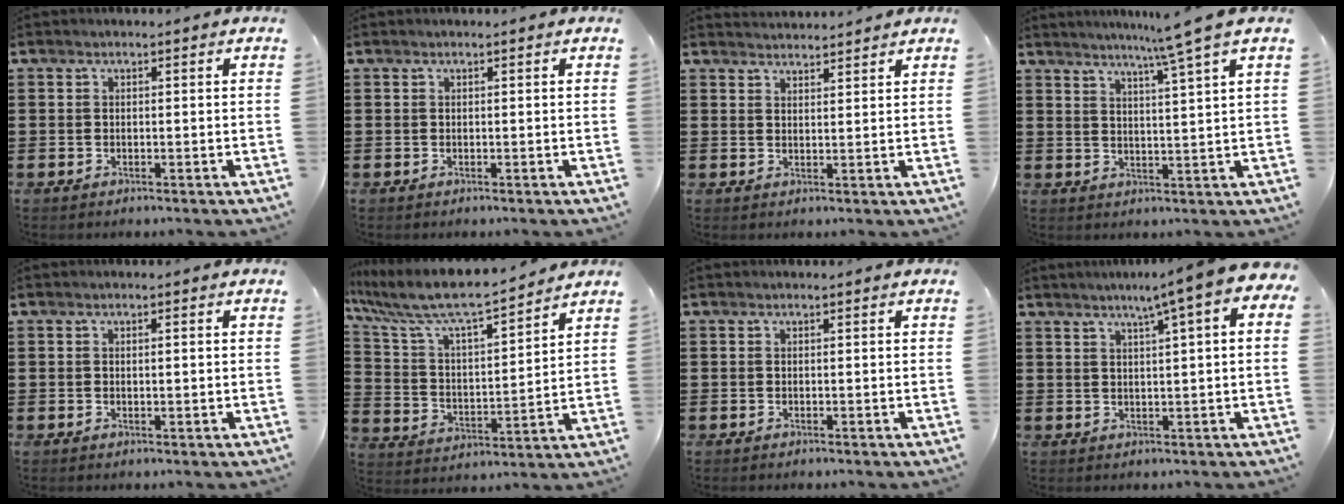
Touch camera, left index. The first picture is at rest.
{"total": 0.0}
{"total": 2.1, "force": [2.1, -0.1, -0.3], "torque": [-0.001, -0.004, 0.040]}
{"total": 6.1, "force": [4.5, -1.7, 3.6], "torque": [-0.081, -0.020, 0.073]}
{"total": 0.8, "force": [0.2, 0.1, 0.8], "torque": [-0.016, -0.002, 0.004]}
{"total": 8.7, "force": [7.7, 0.8, 4.0], "torque": [-0.110, -0.050, 0.127]}
{"total": 0.0}
{"total": 5.3, "force": [2.9, -0.4, 4.4], "torque": [-0.082, -0.014, 0.042]}